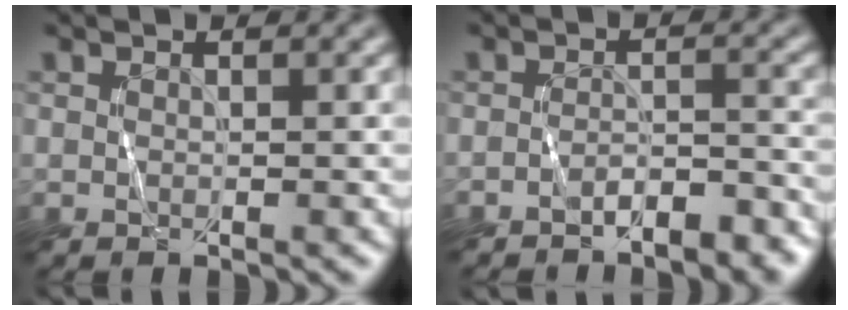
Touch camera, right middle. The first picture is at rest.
{"total": 3.0, "force": [-2.5, 0.8, 1.4], "torque": [-0.019, 0.007, -0.040]}